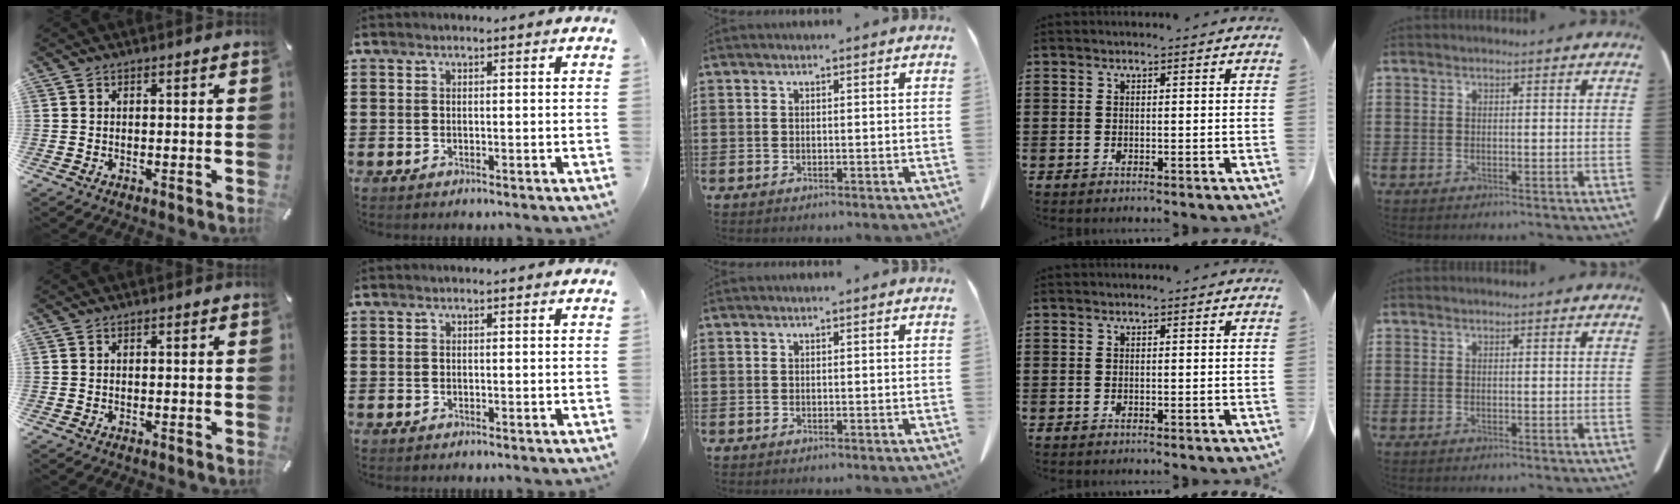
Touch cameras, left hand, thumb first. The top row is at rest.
{}